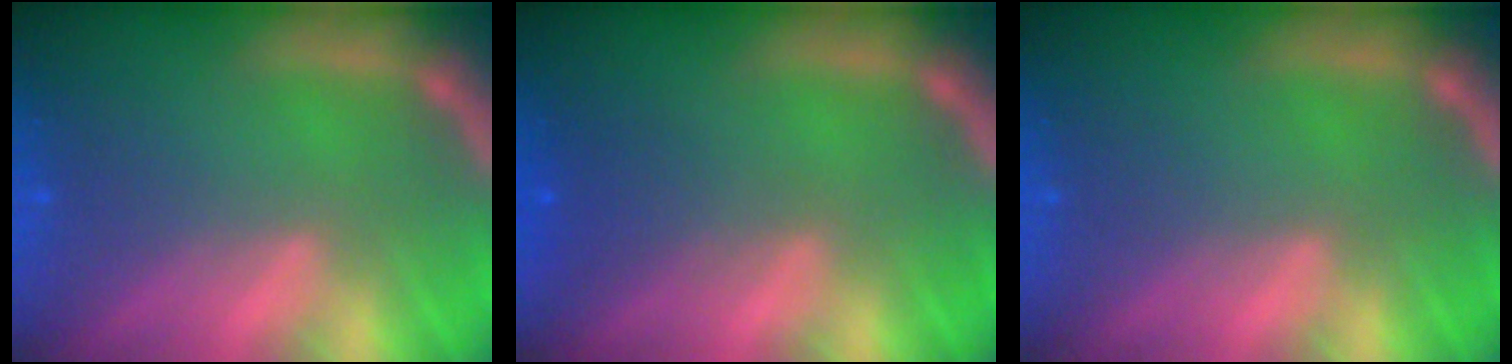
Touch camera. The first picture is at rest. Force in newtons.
{"total": 2.0}
{"total": 0.0}